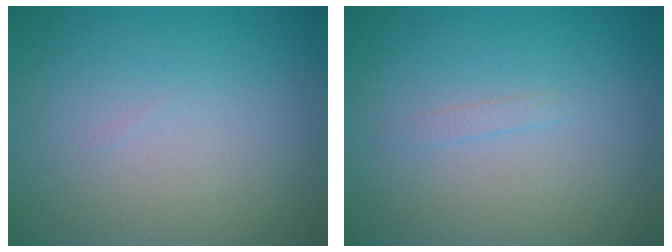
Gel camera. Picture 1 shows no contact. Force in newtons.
{"total": 0.6, "press": 0.6, "slide": 0.1}